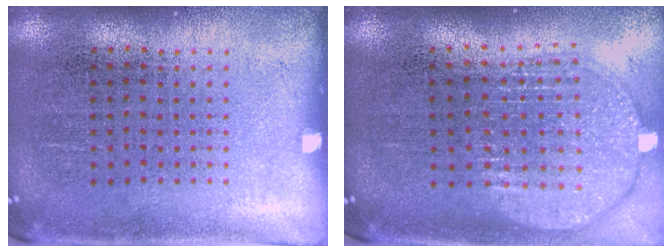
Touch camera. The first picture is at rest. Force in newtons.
{"total": 2.0, "press": 1.6, "slide": 1.1}